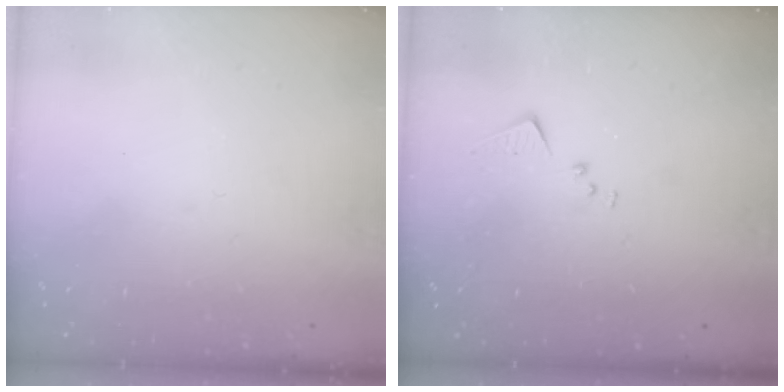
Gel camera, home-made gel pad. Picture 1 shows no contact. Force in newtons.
{"total": 7.5, "press": 7.4, "slide": 0.6}